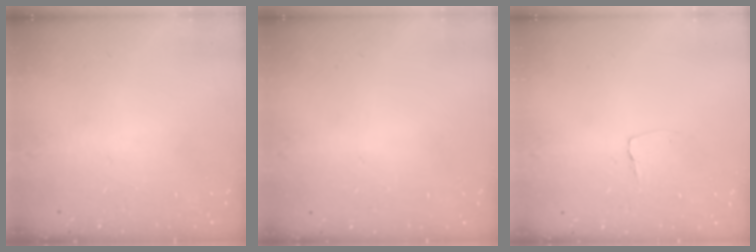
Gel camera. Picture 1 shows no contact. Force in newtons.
{"total": 0.0}
{"total": 2.9, "press": 2.9, "slide": 0.3}